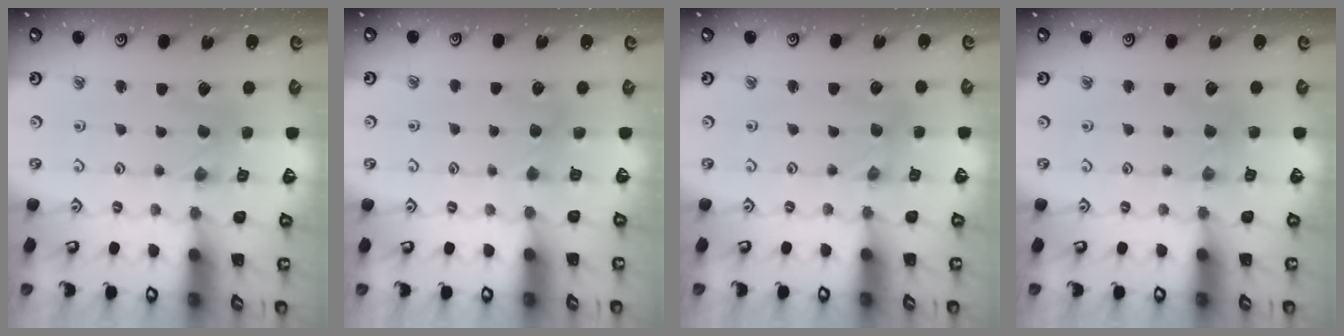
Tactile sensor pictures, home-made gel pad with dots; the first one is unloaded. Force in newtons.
{"total": 3.6, "press": 3.6, "slide": 0.5}
{"total": 1.2, "press": 1.2, "slide": 0.2}
{"total": 3.4, "press": 3.4, "slide": 0.6}